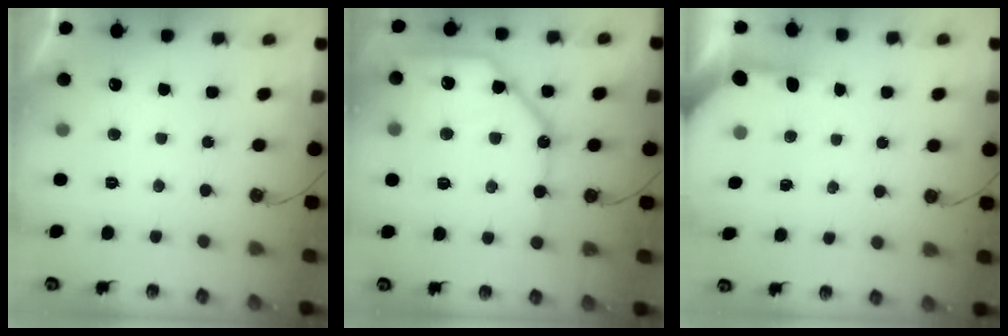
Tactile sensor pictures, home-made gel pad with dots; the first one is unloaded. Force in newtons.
{"total": 16.0, "press": 15.9, "slide": 1.8}
{"total": 3.4, "press": 3.4, "slide": 0.5}